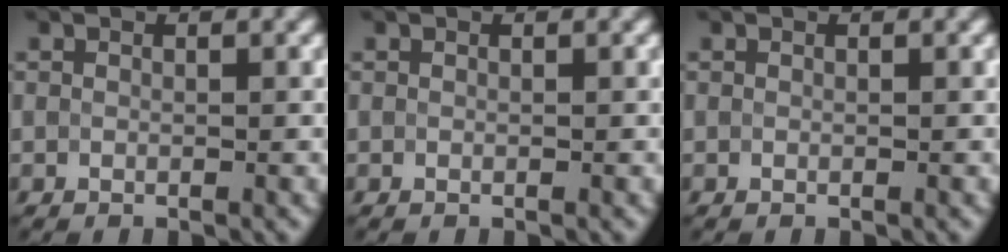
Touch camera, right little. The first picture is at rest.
{"total": 0.0}
{"total": 0.0}